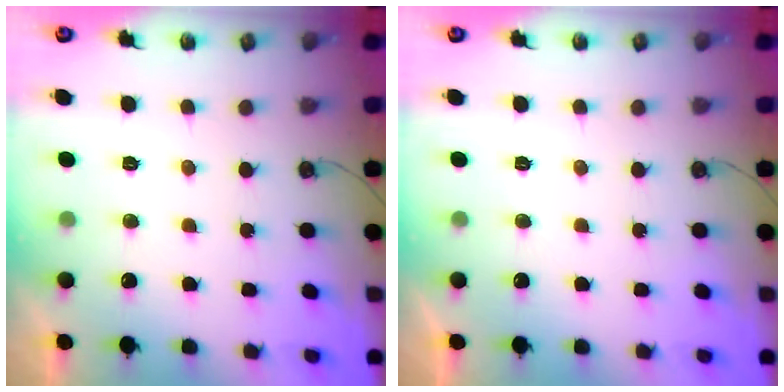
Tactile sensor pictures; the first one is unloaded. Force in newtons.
{"total": 0.0}